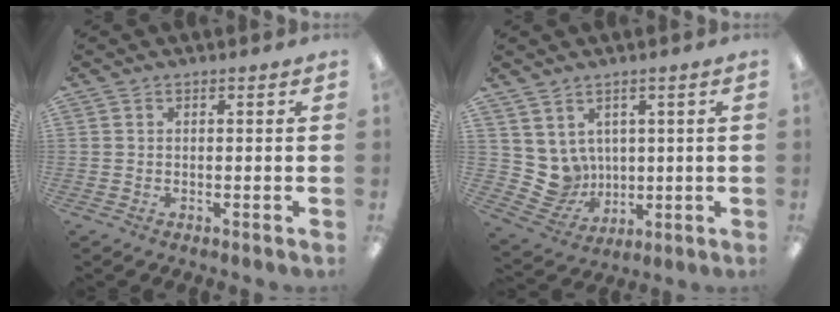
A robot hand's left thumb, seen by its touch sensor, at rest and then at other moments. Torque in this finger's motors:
{"motor_torque": [0.01, 0.18, 0.39, -0.48, 0.04]}